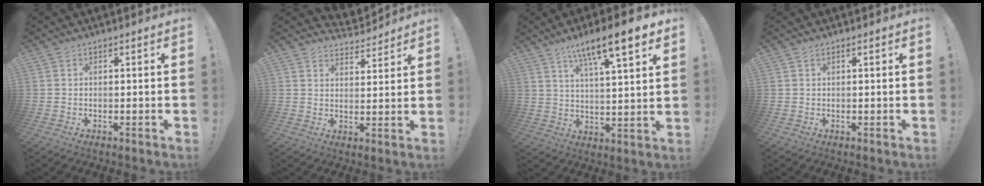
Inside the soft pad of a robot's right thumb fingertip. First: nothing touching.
{"total": 4.7, "force": [4.0, 2.3, 0.9], "torque": [-0.002, -0.038, 0.071]}
{"total": 13.0, "force": [8.4, 1.6, 9.8], "torque": [-0.163, -0.042, 0.131]}
{"total": 0.5, "force": [0.3, 0.1, 0.4], "torque": [-0.009, 0.001, 0.007]}